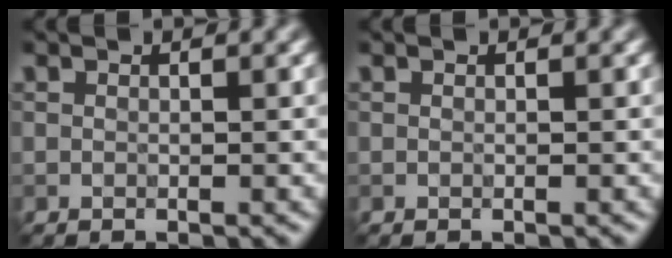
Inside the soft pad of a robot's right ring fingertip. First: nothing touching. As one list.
[{"total": 0.0}]